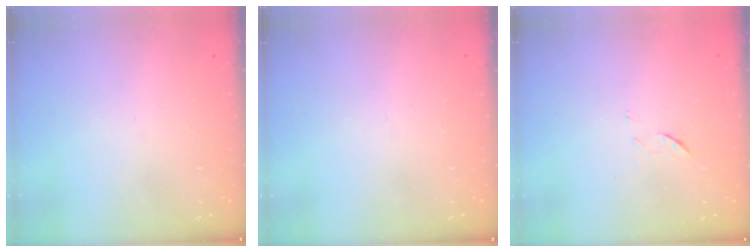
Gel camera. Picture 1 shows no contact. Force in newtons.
{"total": 0.0}
{"total": 5.4, "press": 5.2, "slide": 1.2}